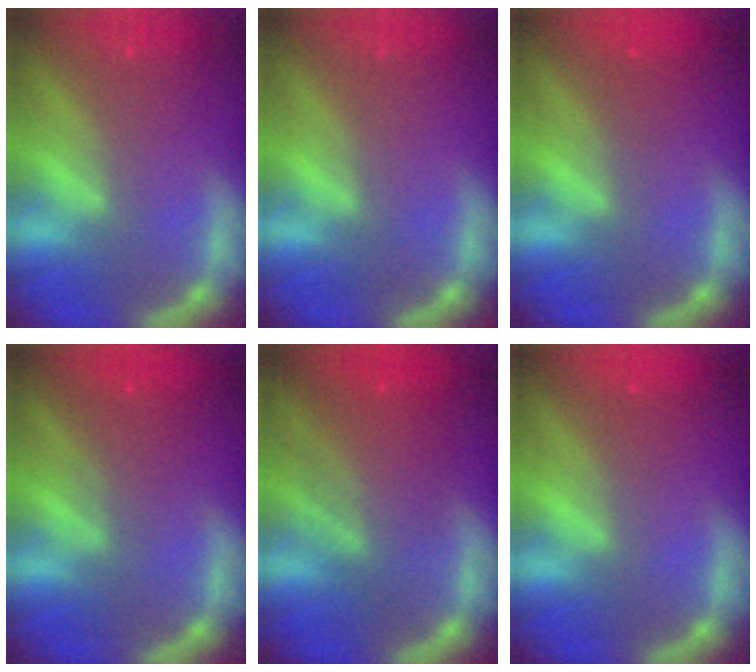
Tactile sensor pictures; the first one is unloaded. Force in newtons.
{"total": 0.0}
{"total": 1.0}
{"total": 2.5}
{"total": 6.6}
{"total": 1.0}